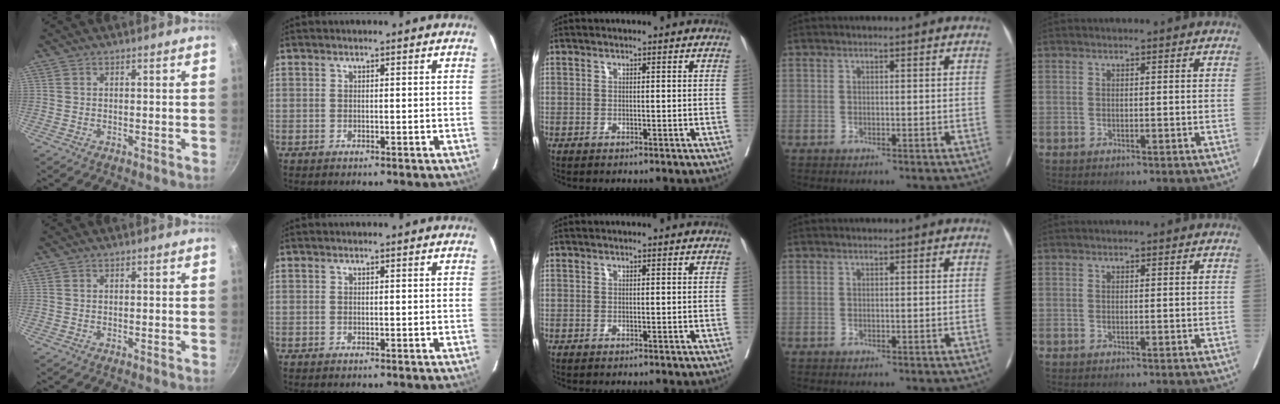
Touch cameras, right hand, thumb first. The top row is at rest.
{}